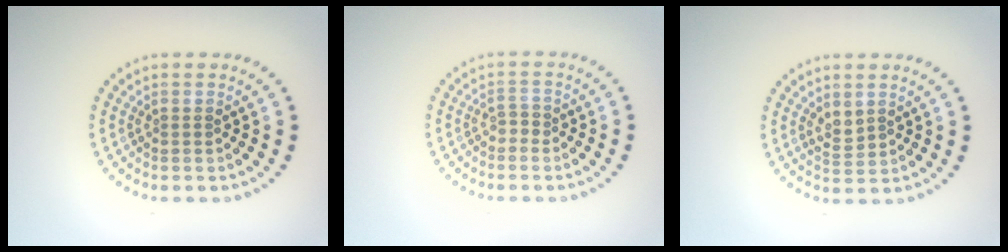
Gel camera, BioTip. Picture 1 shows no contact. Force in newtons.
{"total": 1.0, "press": 0.8, "slide": 0.5}
{"total": 1.8, "press": 1.6, "slide": 0.8}